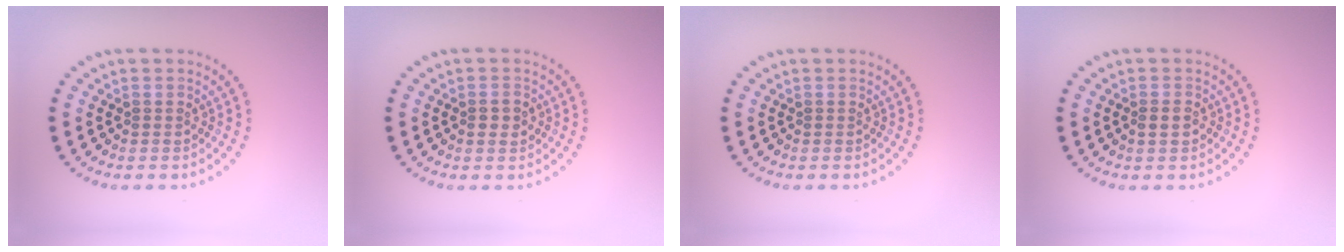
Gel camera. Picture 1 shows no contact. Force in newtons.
{"total": 1.4, "press": 1.3, "slide": 0.2}
{"total": 0.0}
{"total": 1.3, "press": 1.3, "slide": 0.1}